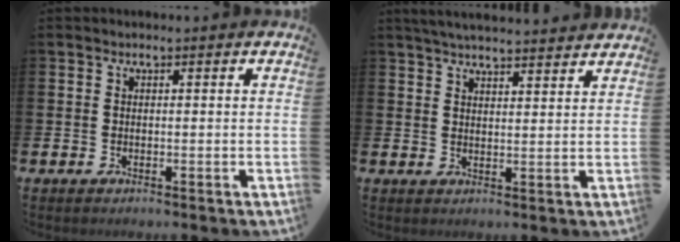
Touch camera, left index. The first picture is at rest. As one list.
[{"total": 4.2, "force": [4.2, -0.1, 0.6], "torque": [-0.019, -0.019, 0.076]}]